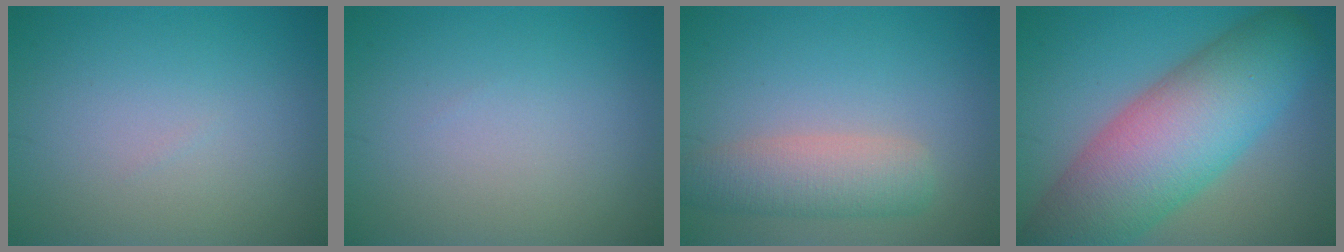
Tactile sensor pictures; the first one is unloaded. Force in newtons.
{"total": 0.0}
{"total": 4.2, "press": 4.2, "slide": 0.2}
{"total": 11.9, "press": 11.9, "slide": 0.5}